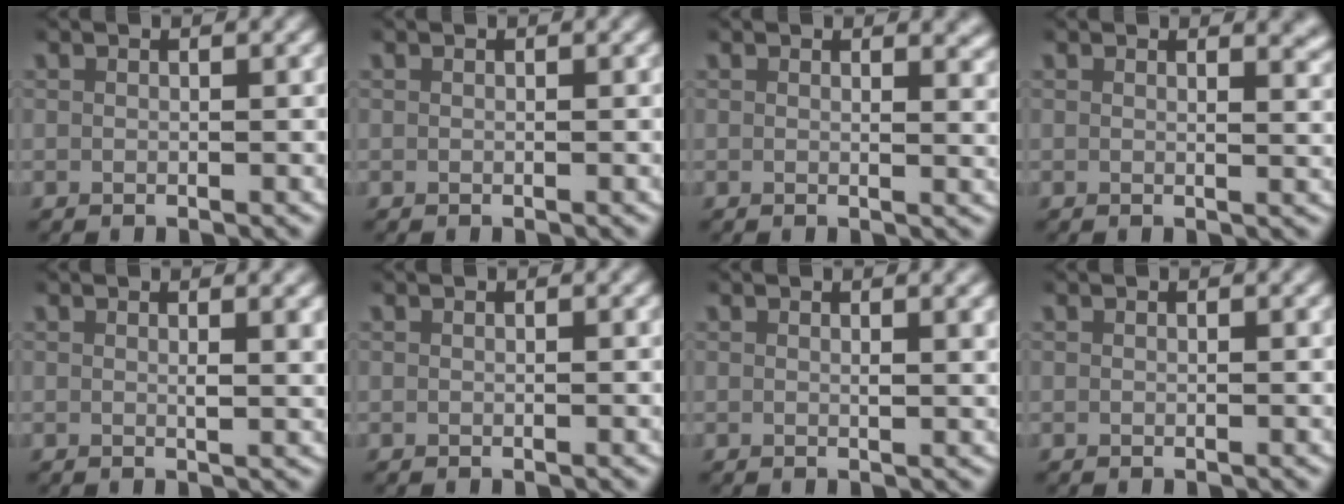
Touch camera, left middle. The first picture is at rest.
{"total": 0.0}
{"total": 2.2, "force": [1.8, 0.5, 1.1], "torque": [-0.011, -0.003, 0.024]}
{"total": 2.7, "force": [2.1, 0.7, 1.5], "torque": [-0.015, -0.002, 0.029]}
{"total": 1.5, "force": [0.9, -0.1, 1.2], "torque": [-0.017, -0.003, 0.015]}
{"total": 0.0}
{"total": 1.2, "force": [0.8, -0.1, 0.9], "torque": [-0.013, -0.003, 0.013]}
{"total": 0.0}